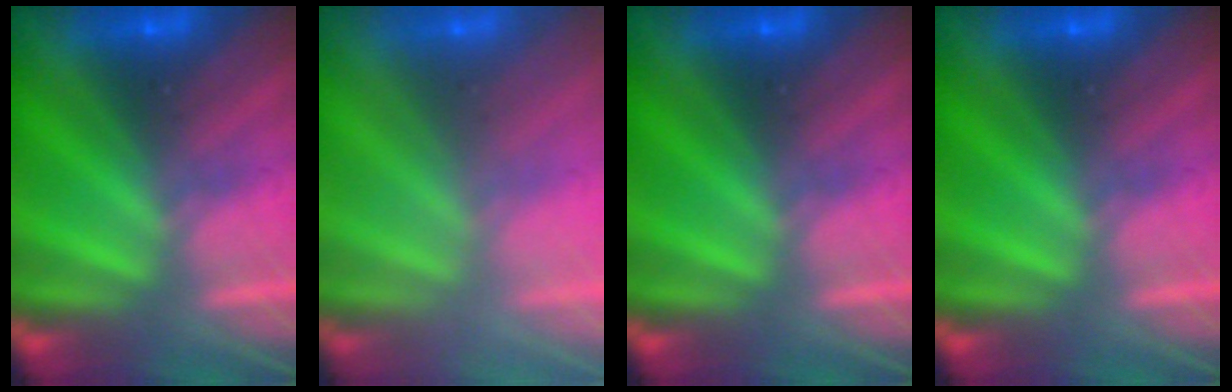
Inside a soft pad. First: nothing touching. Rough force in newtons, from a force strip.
{"total": 2.6}
{"total": 0.0}
{"total": 0.0}